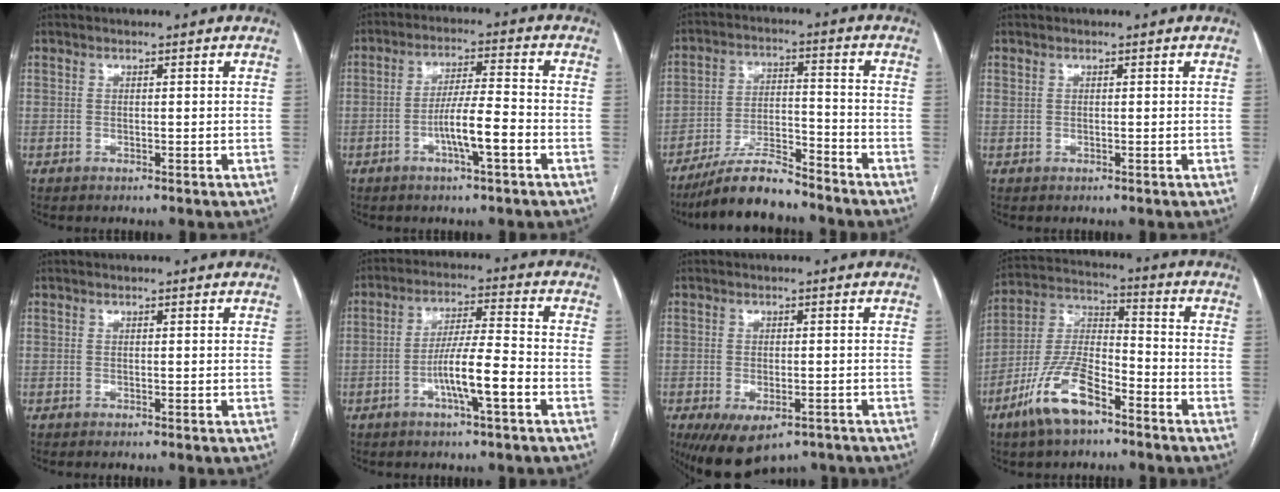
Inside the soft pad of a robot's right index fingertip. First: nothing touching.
{"total": 7.2, "force": [-2.8, 0.5, 6.6], "torque": [-0.120, 0.005, -0.049]}
{"total": 10.2, "force": [-8.9, 2.0, 4.5], "torque": [-0.079, -0.001, -0.159]}
{"total": 0.0}
{"total": 0.0}
{"total": 8.4, "force": [-3.3, 0.5, 7.7], "torque": [-0.141, 0.007, -0.058]}
{"total": 9.5, "force": [-6.2, 4.7, 5.5], "torque": [-0.094, -0.007, -0.087]}
{"total": 12.2, "force": [-7.5, 4.0, 8.8], "torque": [-0.189, 0.001, -0.141]}